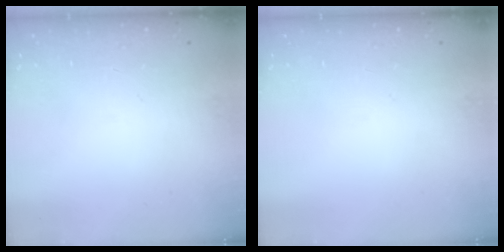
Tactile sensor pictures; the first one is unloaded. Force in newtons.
{"total": 0.0}